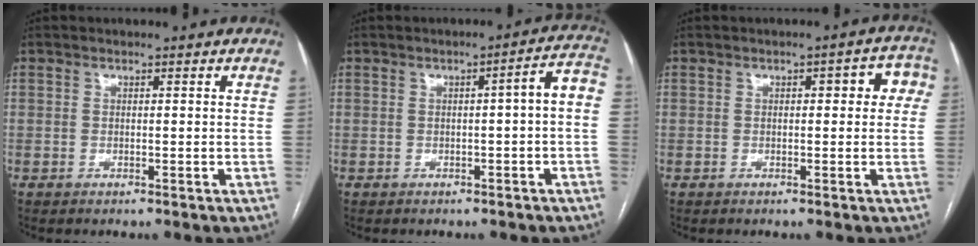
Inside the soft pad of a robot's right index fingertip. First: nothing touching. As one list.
[{"total": 4.6, "force": [-0.5, 0.3, 4.6], "torque": [-0.051, 0.017, -0.008]}, {"total": 4.7, "force": [0.8, 1.8, 4.2], "torque": [-0.036, 0.023, 0.003]}]